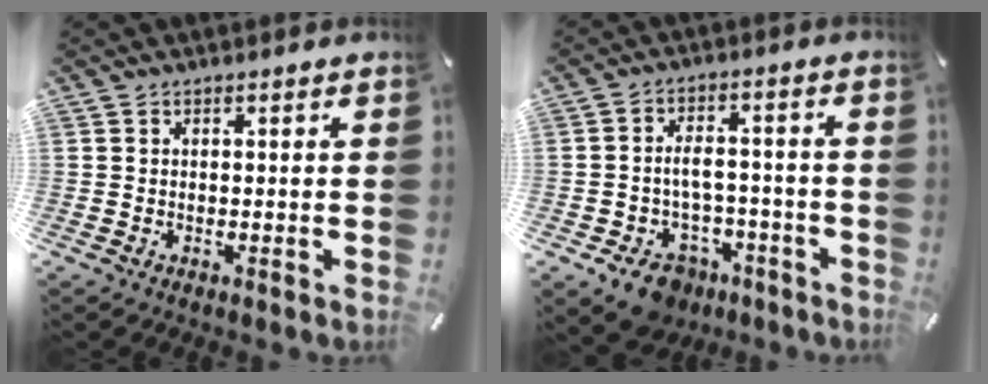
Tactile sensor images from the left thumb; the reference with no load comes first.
{"total": 9.2, "force": [-3.8, 6.7, 5.1], "torque": [-0.083, 0.031, -0.059]}